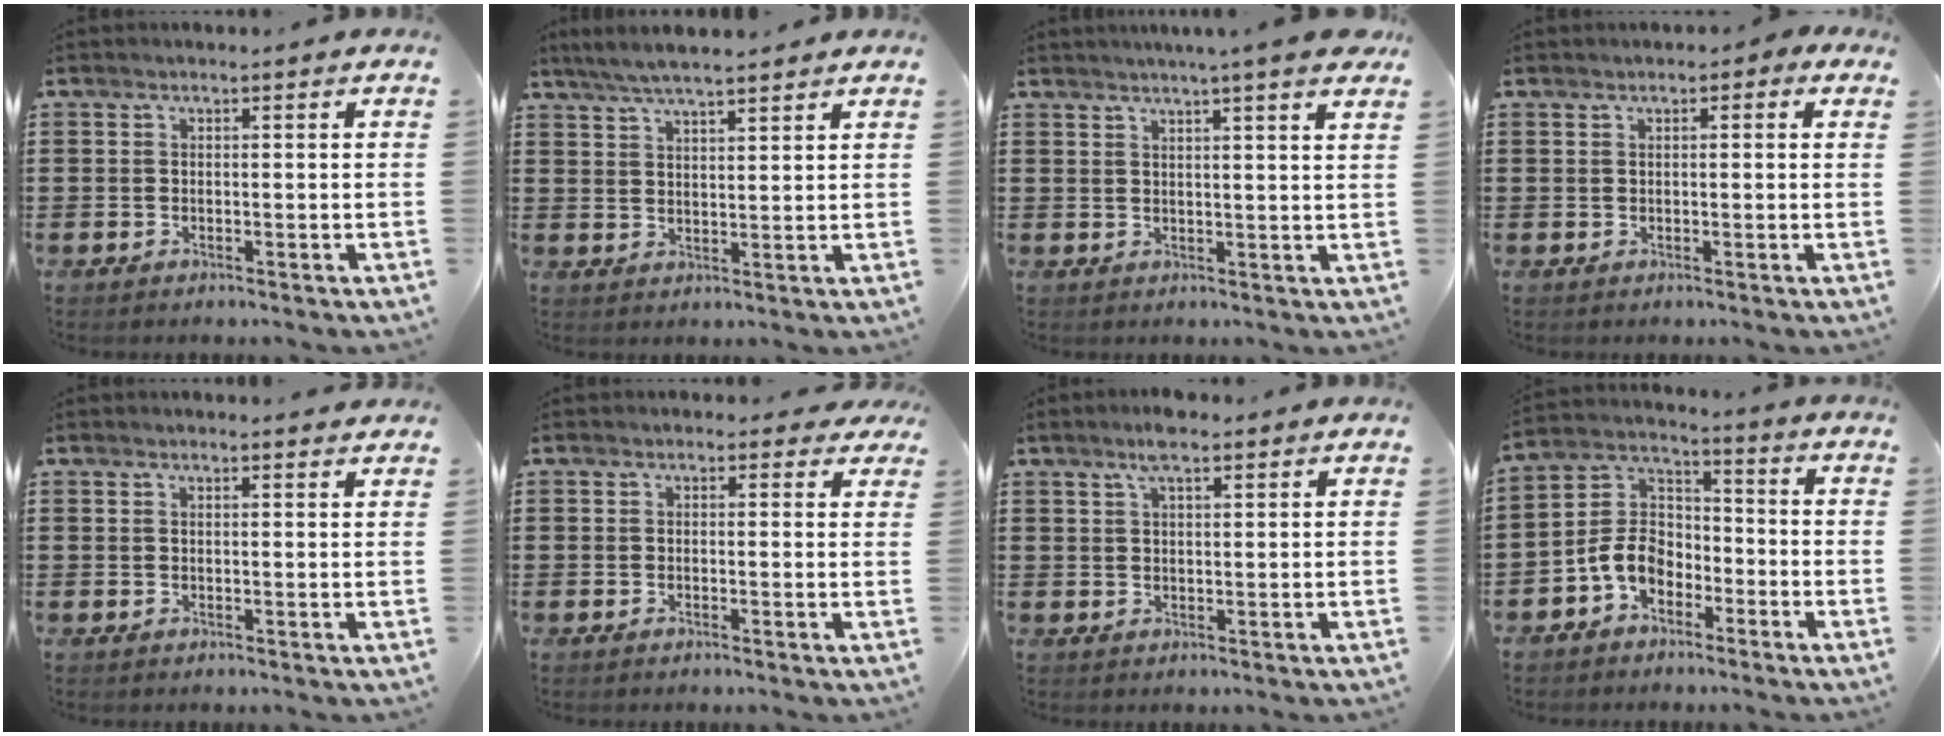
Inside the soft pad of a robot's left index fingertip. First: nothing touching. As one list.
[{"total": 4.6, "force": [4.1, 0.5, 2.1], "torque": [-0.051, -0.006, 0.074]}, {"total": 4.1, "force": [3.5, -0.8, 1.9], "torque": [-0.040, -0.013, 0.060]}, {"total": 1.0, "force": [0.4, 0.6, 0.7], "torque": [-0.016, 0.008, 0.005]}, {"total": 1.4, "force": [1.4, 0.1, 0.3], "torque": [-0.010, 0.001, 0.027]}, {"total": 1.3, "force": [0.8, 0.9, 0.5], "torque": [-0.006, 0.005, 0.012]}, {"total": 4.0, "force": [2.8, 1.0, 2.7], "torque": [-0.059, 0.004, 0.049]}, {"total": 7.1, "force": [-3.7, 4.7, 3.7], "torque": [-0.107, 0.005, -0.082]}]